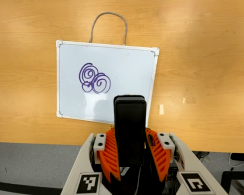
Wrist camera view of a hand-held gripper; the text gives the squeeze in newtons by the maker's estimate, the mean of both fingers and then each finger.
{"total": 5.2, "left": 3.8, "right": 6.6}